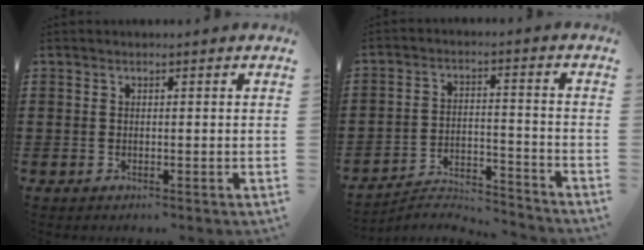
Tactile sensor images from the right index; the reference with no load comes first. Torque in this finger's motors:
{"motor_torque": [-0.90, 0.39, -0.62, -0.21]}